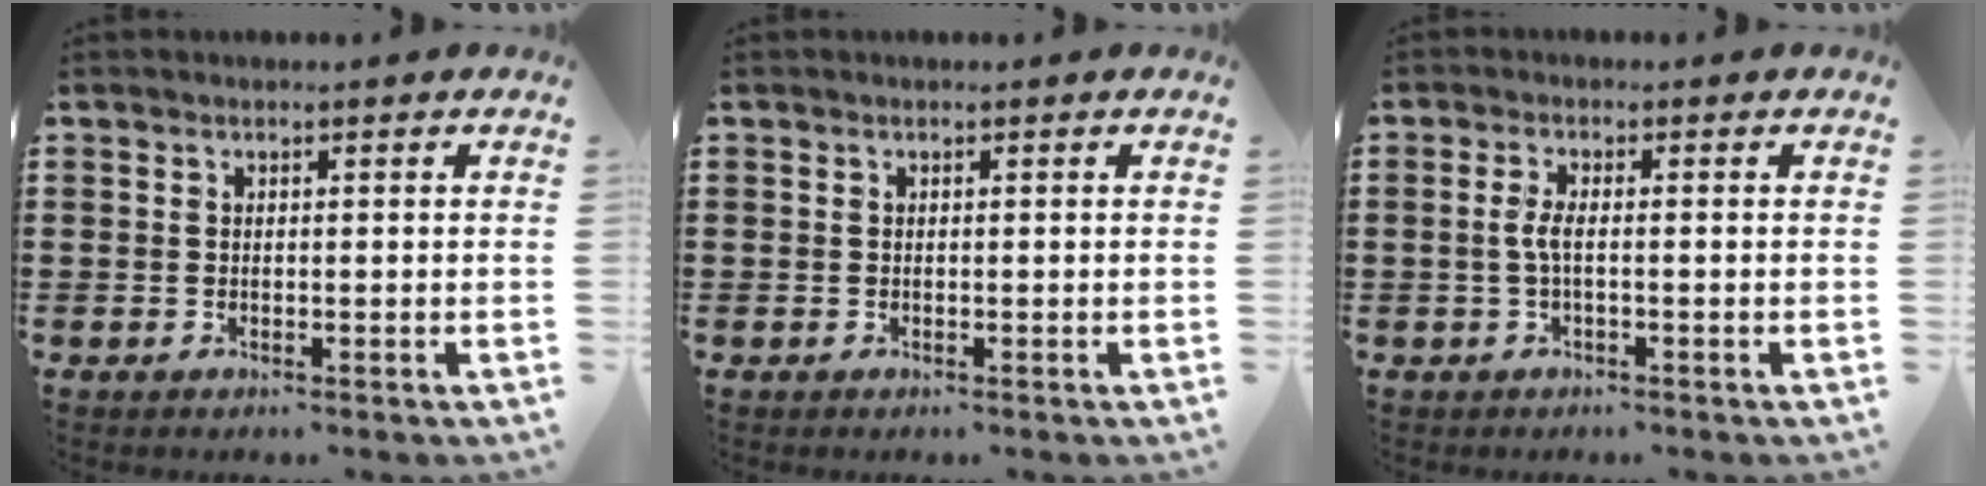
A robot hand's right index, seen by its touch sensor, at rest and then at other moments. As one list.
[{"total": 0.0}, {"total": 2.7, "force": [-0.4, 0.6, 2.6], "torque": [-0.063, -0.005, -0.013]}]